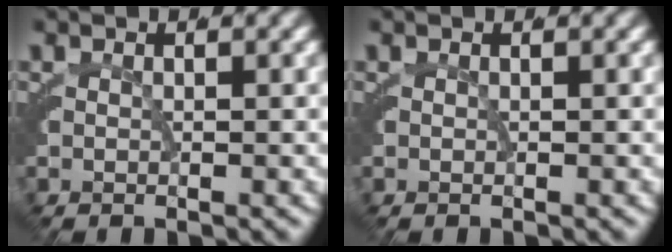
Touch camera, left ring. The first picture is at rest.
{"total": 0.0}